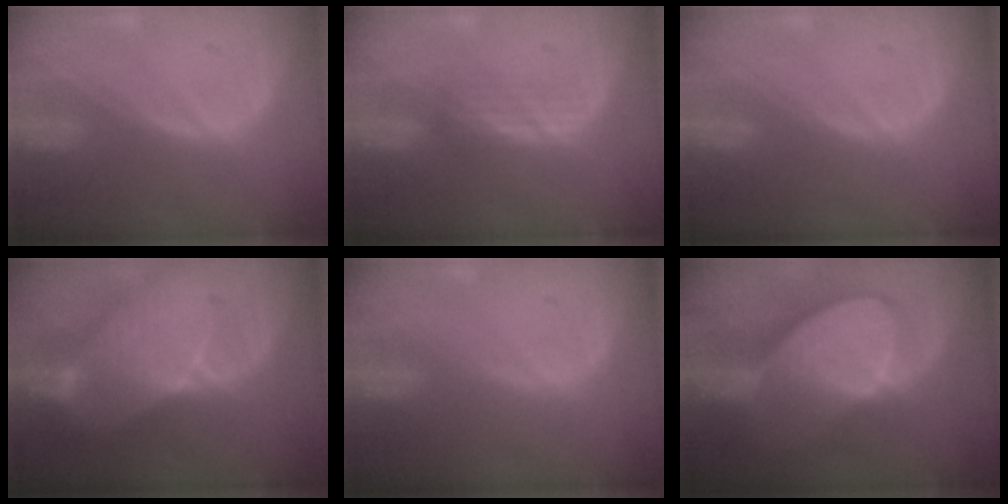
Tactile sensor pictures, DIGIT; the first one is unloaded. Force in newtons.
{"total": 2.4, "press": 2.4, "slide": 0.5}
{"total": 0.0}
{"total": 7.1, "press": 7.0, "slide": 1.4}
{"total": 0.0}
{"total": 9.4, "press": 8.3, "slide": 4.6}